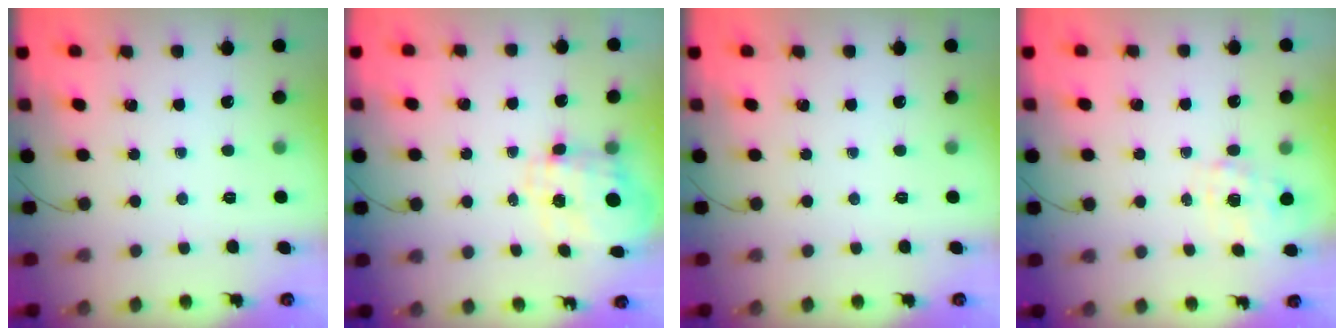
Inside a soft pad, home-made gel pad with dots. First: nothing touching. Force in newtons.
{"total": 3.4, "press": 3.2, "slide": 1.1}
{"total": 0.0}
{"total": 1.2, "press": 1.1, "slide": 0.5}